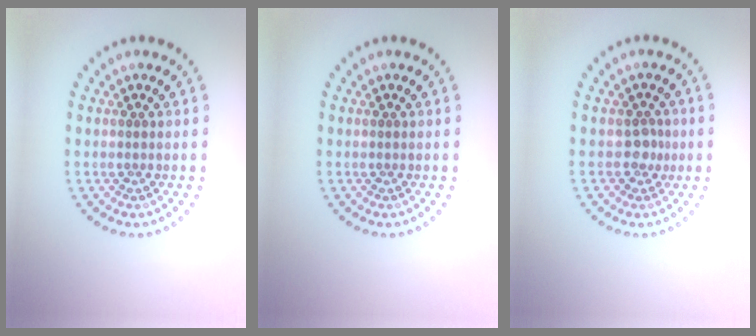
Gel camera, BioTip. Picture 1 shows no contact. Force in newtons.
{"total": 0.0}
{"total": 1.5, "press": 1.1, "slide": 1.0}